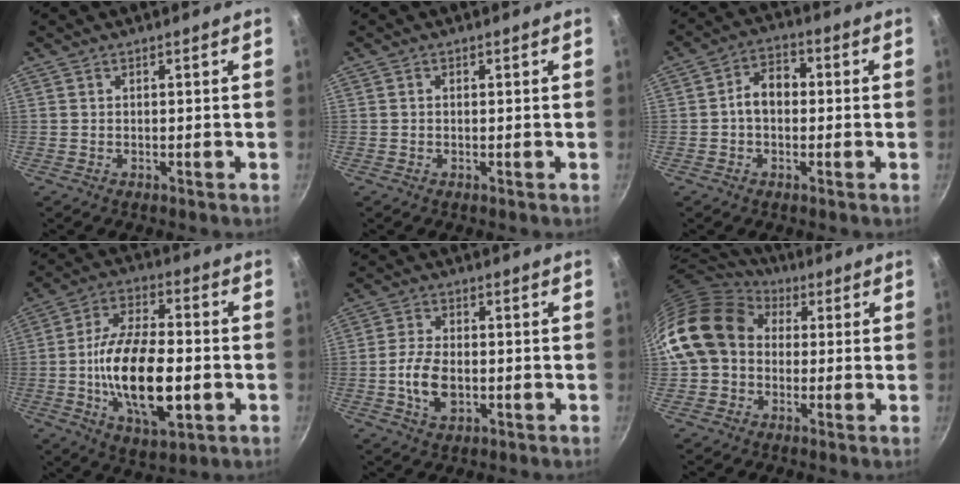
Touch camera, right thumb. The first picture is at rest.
{"total": 0.5, "force": [0.0, 0.4, 0.3], "torque": [-0.005, 0.004, 0.001]}
{"total": 6.6, "force": [-0.1, 4.7, 4.6], "torque": [-0.046, 0.024, -0.013]}
{"total": 19.6, "force": [-3.5, 9.3, 17.0], "torque": [-0.290, 0.020, -0.060]}
{"total": 7.6, "force": [-1.5, 4.6, 5.9], "torque": [-0.112, 0.011, -0.030]}
{"total": 16.5, "force": [2.2, 13.4, 9.4], "torque": [-0.158, 0.035, 0.027]}